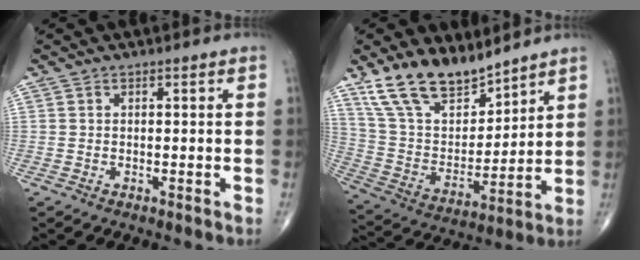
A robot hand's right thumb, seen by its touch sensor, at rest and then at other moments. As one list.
[{"total": 15.8, "force": [12.2, 6.7, 7.4], "torque": [-0.109, -0.061, 0.241]}]